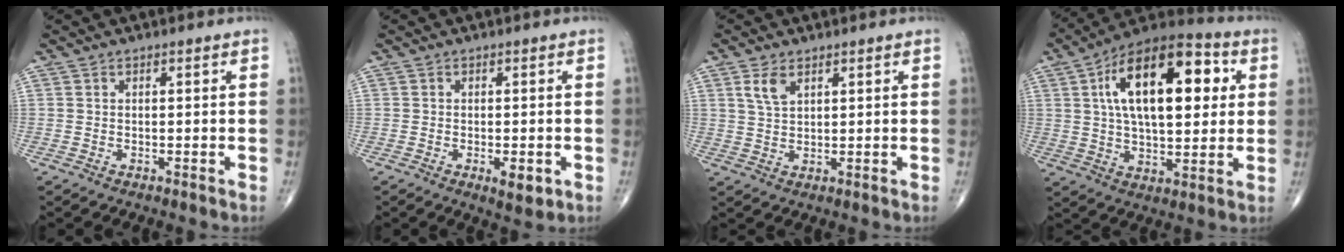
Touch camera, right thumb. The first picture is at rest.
{"total": 3.7, "force": [-1.2, 1.5, 3.1], "torque": [-0.039, -0.006, -0.013]}
{"total": 3.9, "force": [2.0, 2.0, 2.6], "torque": [-0.048, -0.005, 0.044]}
{"total": 22.7, "force": [5.6, 10.8, 19.1], "torque": [-0.283, 0.010, 0.078]}